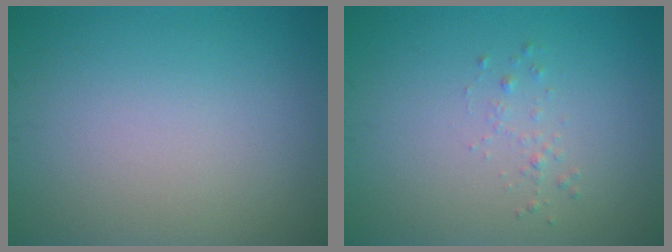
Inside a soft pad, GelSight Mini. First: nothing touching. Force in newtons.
{"total": 0.8, "press": 0.8, "slide": 0.0}